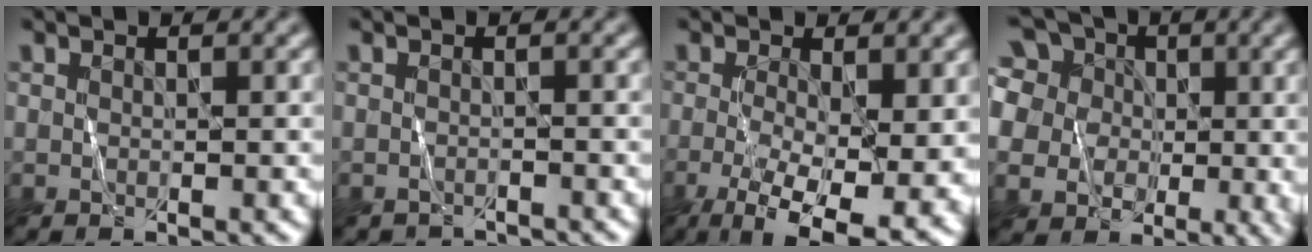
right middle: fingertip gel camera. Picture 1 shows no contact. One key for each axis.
{"total": 1.9, "fx": -1.9, "fy": 0.1, "fz": -0.1, "tx": 0.001, "ty": -0.008, "tz": -0.030}
{"total": 10.8, "fx": -3.5, "fy": 4.4, "fz": 9.2, "tx": -0.168, "ty": -0.021, "tz": -0.047}
{"total": 13.4, "fx": 3.7, "fy": 10.7, "fz": 7.0, "tx": -0.150, "ty": 0.023, "tz": 0.048}